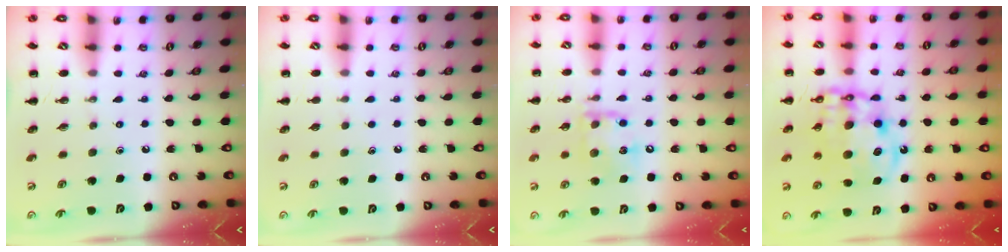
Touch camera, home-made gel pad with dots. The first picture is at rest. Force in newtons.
{"total": 0.8, "press": 0.8, "slide": 0.1}
{"total": 12.1, "press": 12.0, "slide": 1.3}
{"total": 14.2, "press": 13.8, "slide": 3.4}